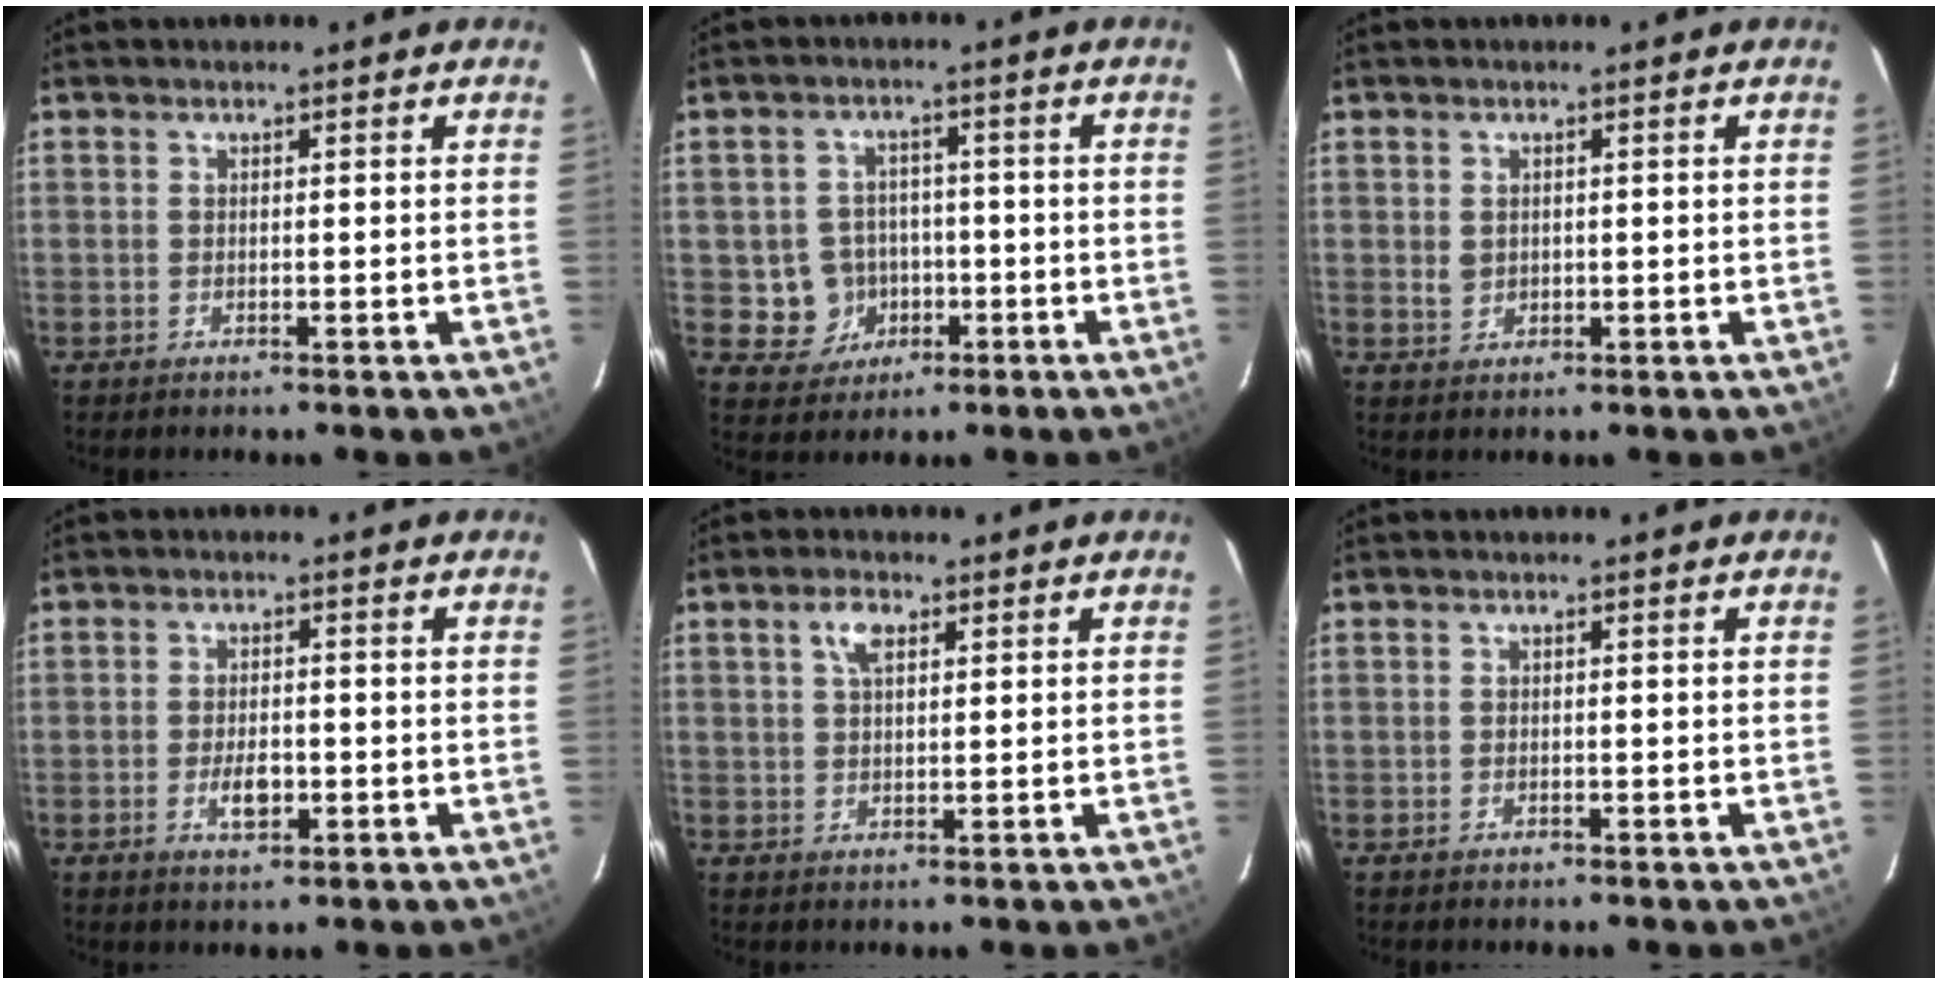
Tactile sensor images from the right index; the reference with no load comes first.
{"total": 7.1, "force": [-1.7, 6.7, 1.3], "torque": [-0.048, 0.021, -0.009]}
{"total": 2.1, "force": [0.3, 1.9, 0.8], "torque": [-0.013, 0.002, 0.010]}
{"total": 4.2, "force": [-1.4, 2.1, 3.3], "torque": [-0.065, -0.003, -0.021]}
{"total": 3.3, "force": [1.4, 1.6, 2.5], "torque": [-0.048, 0.009, 0.025]}
{"total": 0.9, "force": [-0.6, 0.7, 0.1], "torque": [-0.002, 0.002, -0.009]}